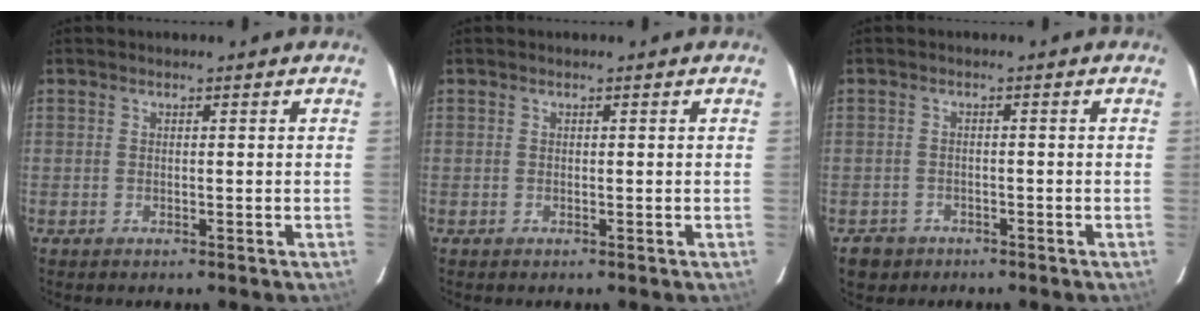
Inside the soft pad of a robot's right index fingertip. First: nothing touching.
{"total": 0.0}
{"total": 2.9, "force": [-1.6, 2.4, -0.1], "torque": [-0.006, 0.008, -0.024]}